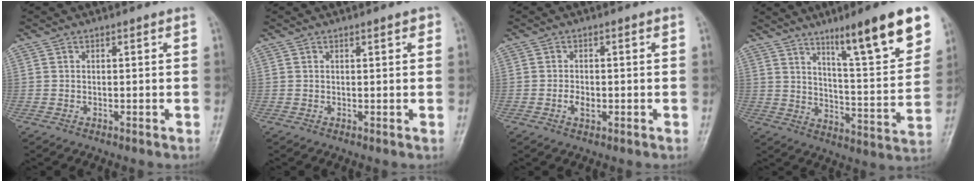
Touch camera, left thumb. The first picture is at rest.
{"total": 1.4, "force": [0.7, 0.5, 1.1], "torque": [-0.011, 0.000, 0.007]}
{"total": 2.3, "force": [-0.7, 1.5, 1.5], "torque": [-0.023, 0.002, -0.015]}
{"total": 18.8, "force": [11.3, 2.8, 14.8], "torque": [-0.186, -0.053, 0.174]}